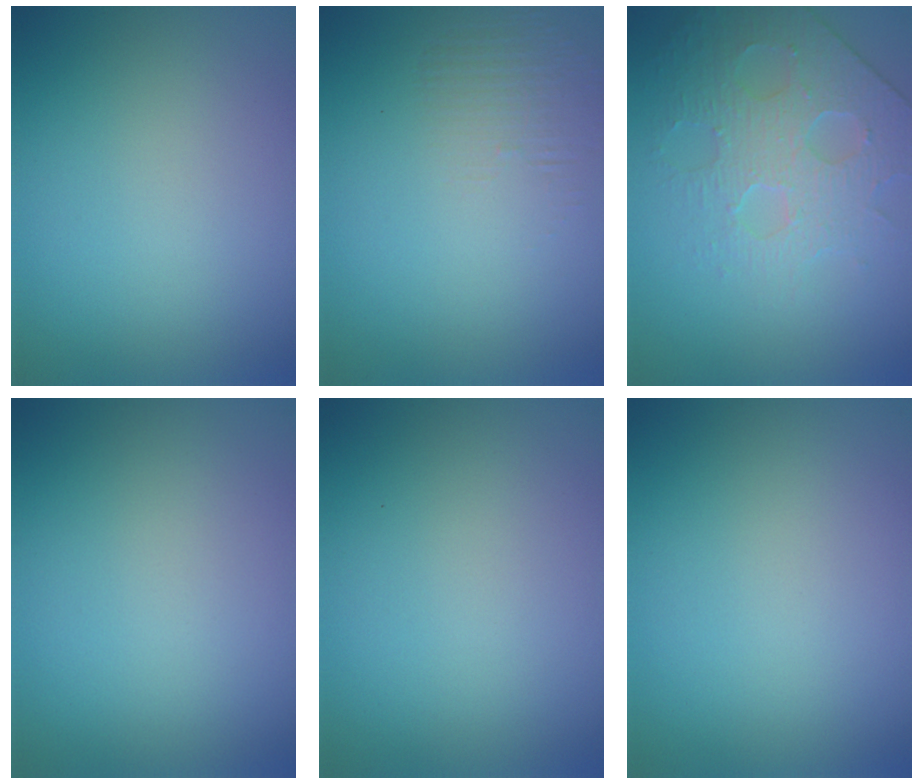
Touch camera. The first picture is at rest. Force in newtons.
{"total": 1.2, "press": 0.1, "slide": 1.2}
{"total": 4.0, "press": 4.0, "slide": 0.5}
{"total": 0.0}
{"total": 0.0}
{"total": 0.0}